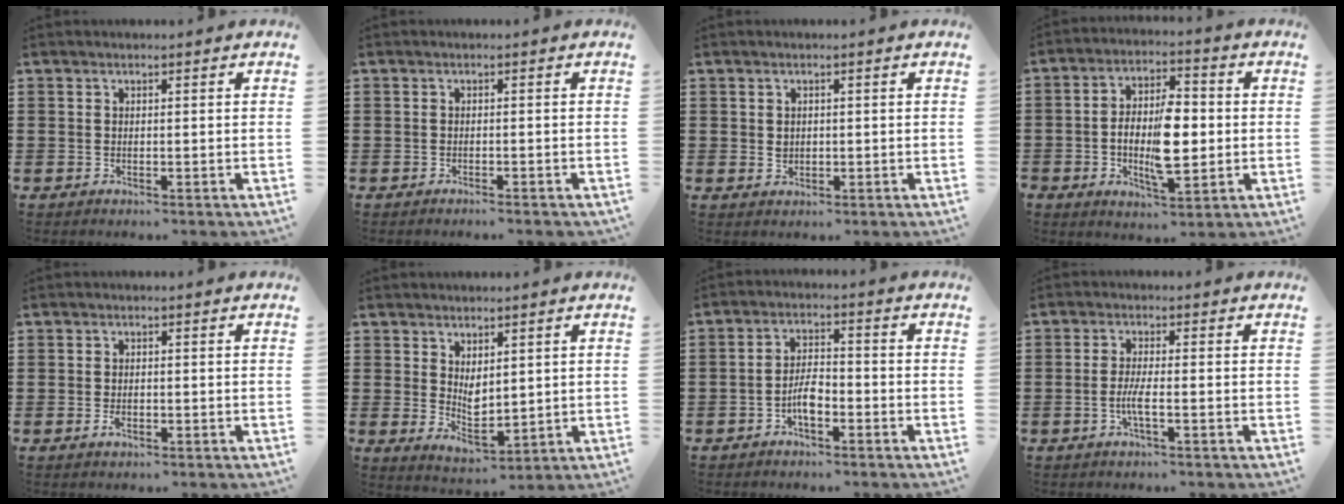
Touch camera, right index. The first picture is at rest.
{"total": 0.8, "force": [-0.8, -0.1, 0.3], "torque": [-0.007, -0.003, -0.015]}
{"total": 1.3, "force": [0.2, 1.1, 0.7], "torque": [-0.015, 0.008, 0.002]}
{"total": 9.1, "force": [-1.2, 4.1, 8.1], "torque": [-0.147, 0.006, -0.023]}
{"total": 1.4, "force": [-0.5, 0.7, 1.1], "torque": [-0.029, -0.003, -0.013]}
{"total": 3.2, "force": [1.5, 1.8, 2.2], "torque": [-0.047, -0.004, 0.029]}
{"total": 4.2, "force": [-2.0, 1.7, 3.3], "torque": [-0.071, 0.005, -0.041]}
{"total": 3.3, "force": [-1.2, 0.4, 3.1], "torque": [-0.068, -0.005, -0.027]}